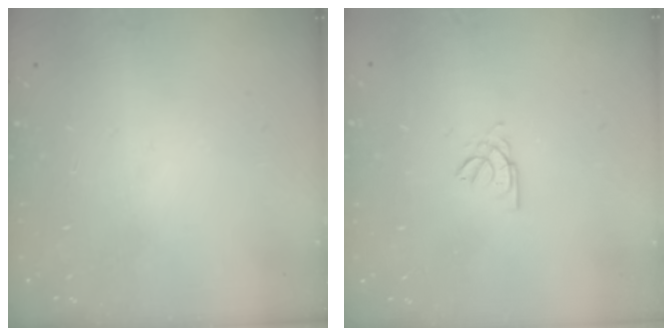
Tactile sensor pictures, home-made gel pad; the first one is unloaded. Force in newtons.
{"total": 2.3, "press": 2.3, "slide": 0.5}